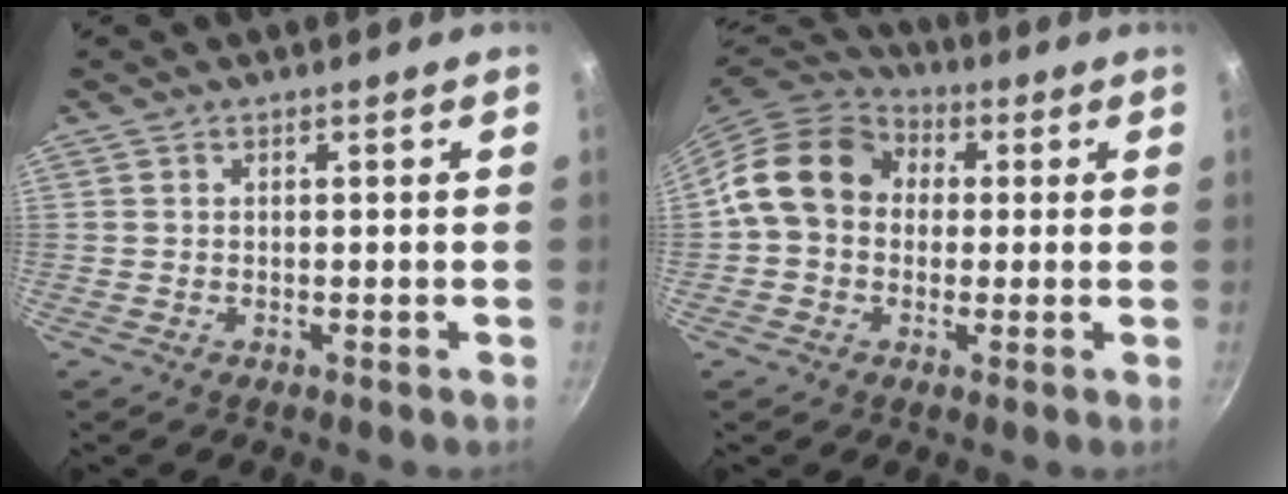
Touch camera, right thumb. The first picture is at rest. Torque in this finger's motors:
{"motor_torque": [0.50, 2.25, 0.62, -0.70, 0.13]}